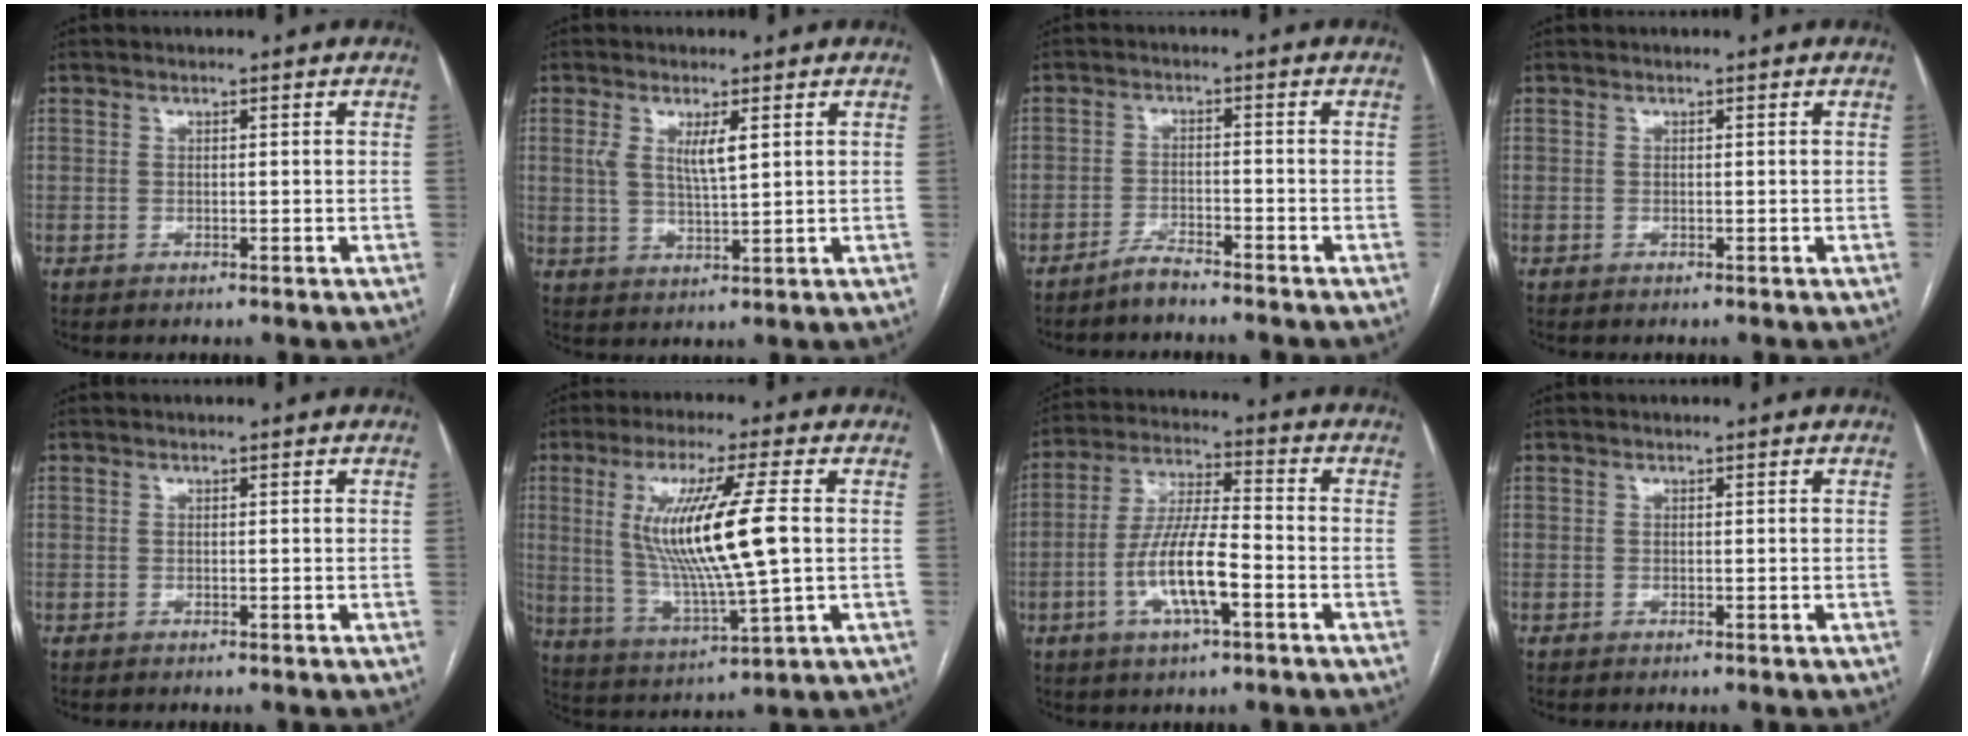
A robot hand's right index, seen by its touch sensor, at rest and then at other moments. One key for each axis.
{"total": 4.7, "fx": 1.7, "fy": 1.0, "fz": 4.3, "tx": -0.087, "ty": -0.001, "tz": 0.035}
{"total": 3.0, "fx": -2.8, "fy": 0.1, "fz": 1.0, "tx": -0.021, "ty": -0.006, "tz": -0.053}
{"total": 0.0}
{"total": 0.0}
{"total": 15.2, "fx": 1.8, "fy": 0.6, "fz": 15.1, "tx": -0.300, "ty": -0.009, "tz": 0.037}
{"total": 10.9, "fx": -3.7, "fy": 2.2, "fz": 10.0, "tx": -0.201, "ty": 0.002, "tz": -0.069}
{"total": 0.0}